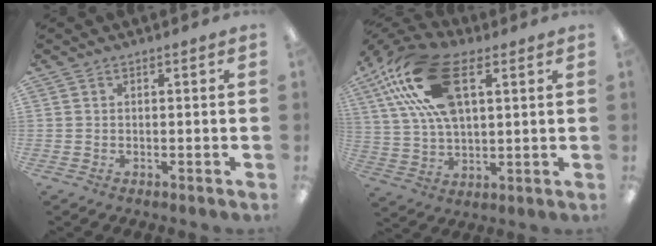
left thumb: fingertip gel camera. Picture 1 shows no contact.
{"total": 21.8, "force": [9.6, 11.3, 16.0], "torque": [-0.325, -0.018, 0.165]}